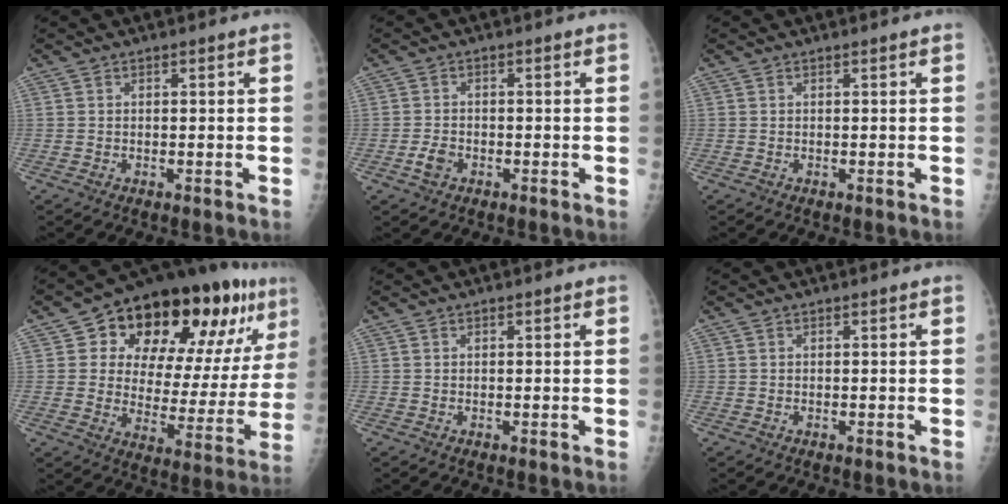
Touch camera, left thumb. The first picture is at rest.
{"total": 2.9, "force": [-1.4, 2.0, 1.7], "torque": [-0.030, 0.008, -0.025]}
{"total": 0.0}
{"total": 27.0, "force": [13.5, 12.7, 19.7], "torque": [-0.250, -0.015, 0.205]}
{"total": 0.6, "force": [0.3, 0.4, 0.4], "torque": [-0.001, 0.000, 0.002]}
{"total": 0.0}